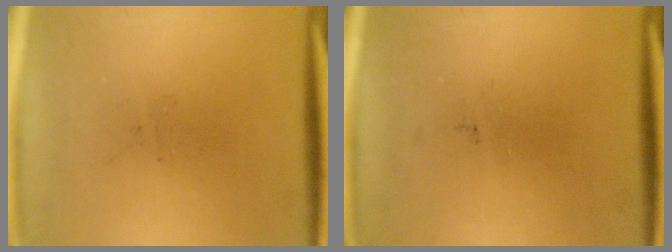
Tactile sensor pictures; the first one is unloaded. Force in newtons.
{"total": 0.0}